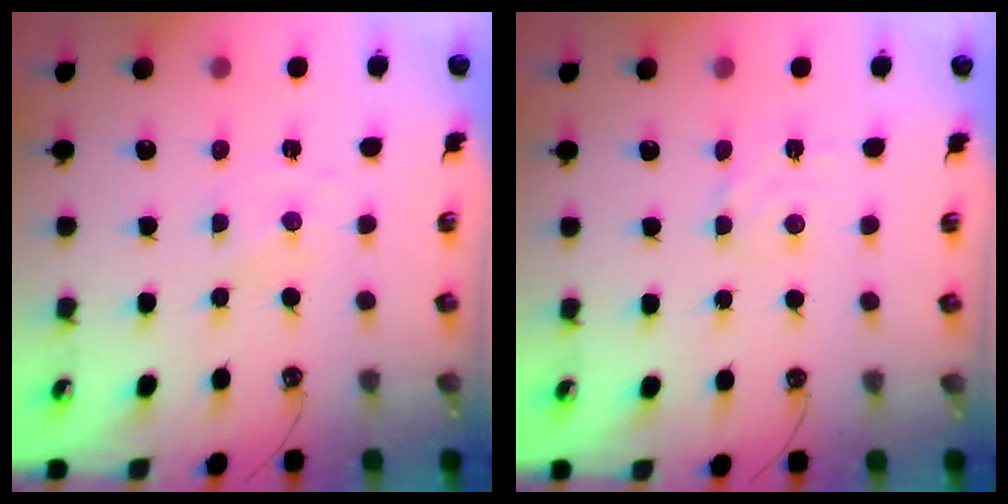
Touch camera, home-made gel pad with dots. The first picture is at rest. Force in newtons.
{"total": 3.1, "press": 3.1, "slide": 0.5}